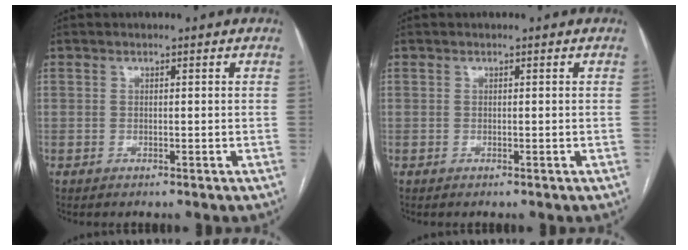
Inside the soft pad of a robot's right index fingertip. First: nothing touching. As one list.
[{"total": 0.0}]